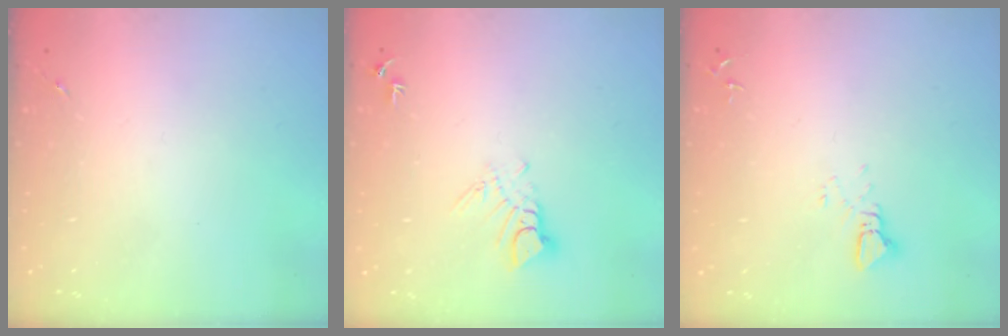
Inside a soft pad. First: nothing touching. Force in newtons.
{"total": 5.9, "press": 5.9, "slide": 0.5}
{"total": 2.5, "press": 2.5, "slide": 0.1}